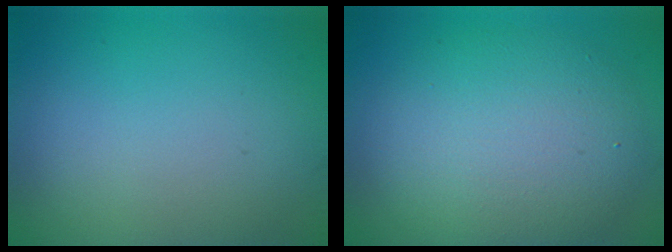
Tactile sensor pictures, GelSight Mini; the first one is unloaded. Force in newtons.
{"total": 7.2, "press": 7.2, "slide": 0.3}